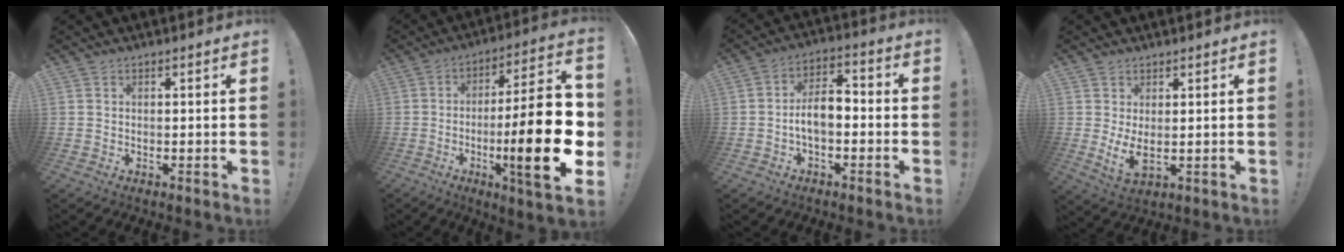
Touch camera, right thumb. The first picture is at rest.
{"total": 23.9, "force": [-5.3, 4.7, 22.8], "torque": [-0.357, 0.026, -0.084]}
{"total": 9.0, "force": [-2.4, 5.0, 7.2], "torque": [-0.135, 0.009, -0.042]}
{"total": 5.0, "force": [1.4, 2.0, 4.4], "torque": [-0.068, -0.023, 0.027]}